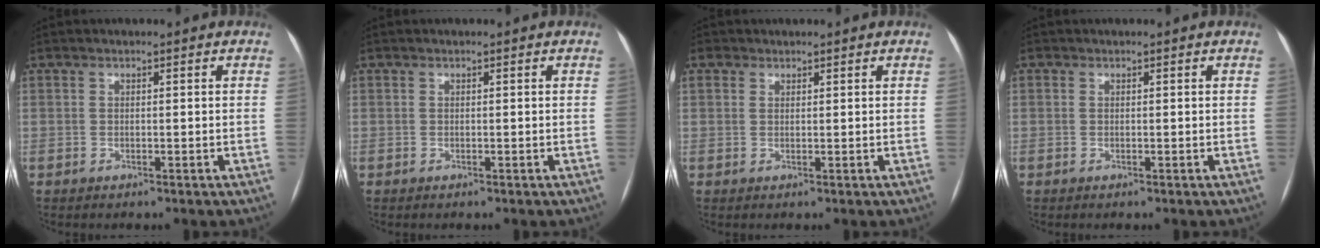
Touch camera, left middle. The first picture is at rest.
{"total": 0.0}
{"total": 13.9, "force": [10.4, 8.1, 4.3], "torque": [-0.136, 0.044, 0.199]}
{"total": 0.0}